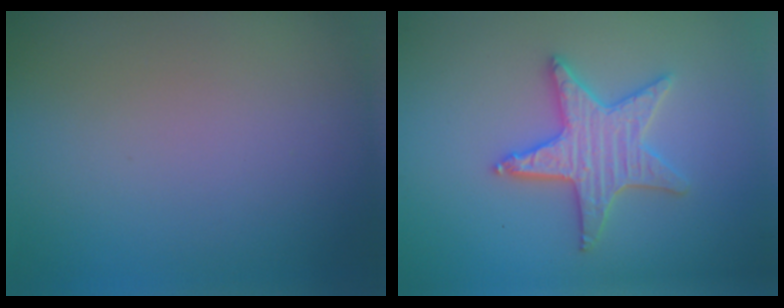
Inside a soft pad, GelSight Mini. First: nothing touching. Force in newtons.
{"total": 4.7, "press": 4.6, "slide": 0.8}